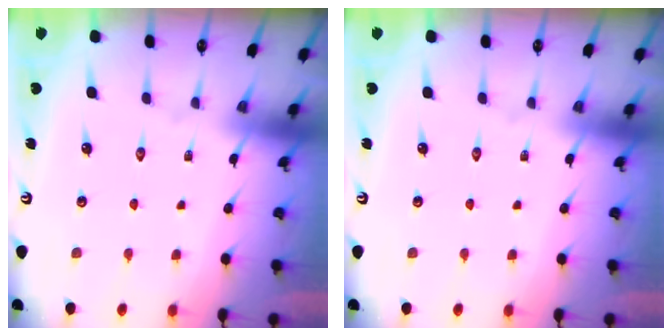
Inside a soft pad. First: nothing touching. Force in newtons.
{"total": 0.0}